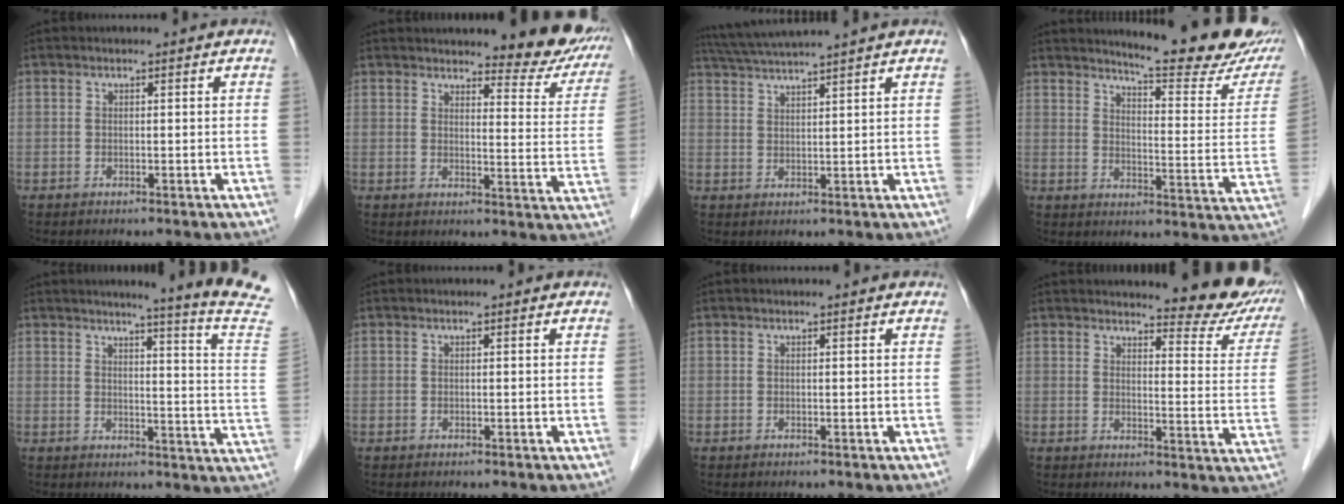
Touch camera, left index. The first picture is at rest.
{"total": 11.7, "force": [10.6, 2.3, 4.3], "torque": [-0.028, -0.031, 0.107]}
{"total": 8.2, "force": [7.3, -1.7, 3.3], "torque": [-0.062, 0.022, 0.122]}
{"total": 18.2, "force": [16.3, 1.4, 8.0], "torque": [-0.103, -0.078, 0.191]}
{"total": 13.6, "force": [11.5, -2.9, 6.6], "torque": [-0.093, -0.084, 0.116]}
{"total": 0.0}
{"total": 0.0}
{"total": 12.6, "force": [11.4, 2.1, 4.8], "torque": [-0.038, -0.043, 0.113]}